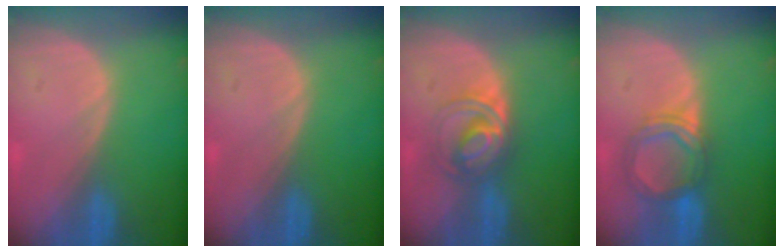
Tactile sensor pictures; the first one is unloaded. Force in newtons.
{"total": 0.0}
{"total": 6.0, "press": 5.6, "slide": 2.2}
{"total": 5.5, "press": 5.2, "slide": 1.8}